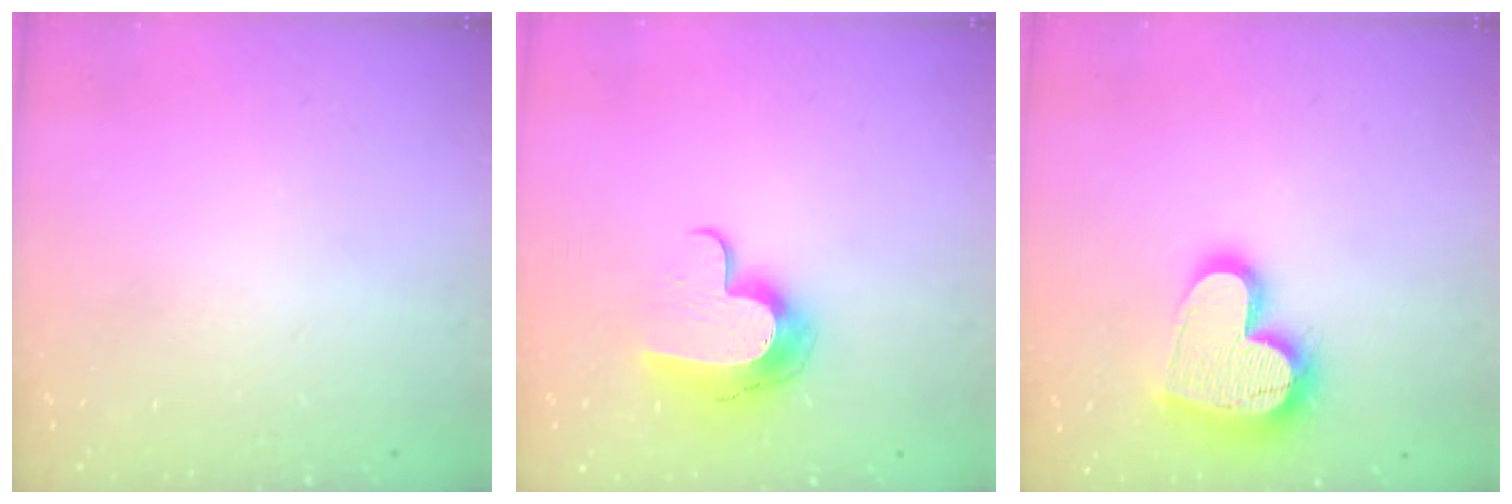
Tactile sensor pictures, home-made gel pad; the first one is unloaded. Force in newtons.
{"total": 11.3, "press": 11.3, "slide": 0.2}
{"total": 18.2, "press": 18.1, "slide": 1.5}